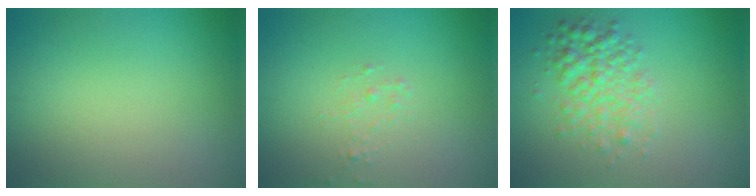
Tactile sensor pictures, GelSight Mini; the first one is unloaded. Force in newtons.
{"total": 0.8, "press": 0.8, "slide": 0.0}
{"total": 3.6, "press": 3.6, "slide": 0.0}